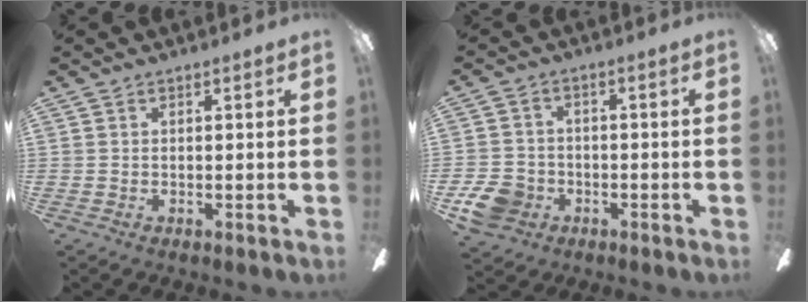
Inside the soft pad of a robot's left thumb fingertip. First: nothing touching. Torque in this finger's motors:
{"motor_torque": [-0.26, 0.28, 0.04, -0.22, 0.00]}